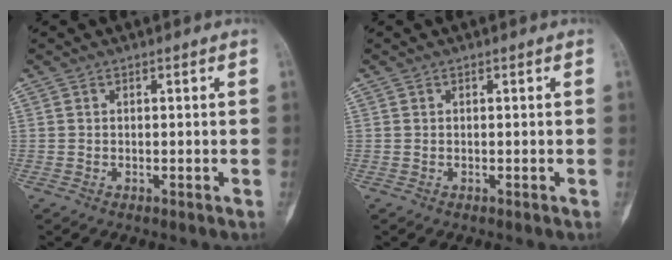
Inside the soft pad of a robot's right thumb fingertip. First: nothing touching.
{"total": 0.0}